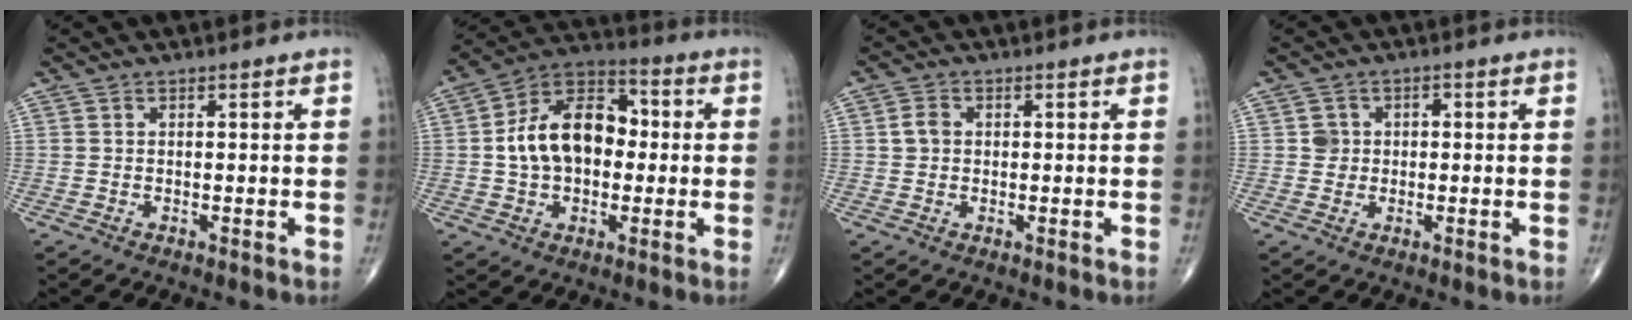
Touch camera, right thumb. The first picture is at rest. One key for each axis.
{"total": 15.4, "fx": 0.4, "fy": 10.3, "fz": 11.5, "tx": -0.171, "ty": 0.034, "tz": -0.003}
{"total": 2.6, "fx": 0.3, "fy": 2.1, "fz": 1.4, "tx": -0.022, "ty": 0.006, "tz": 0.003}
{"total": 3.1, "fx": 0.2, "fy": 2.9, "fz": 1.0, "tx": 0.006, "ty": 0.006, "tz": -0.001}